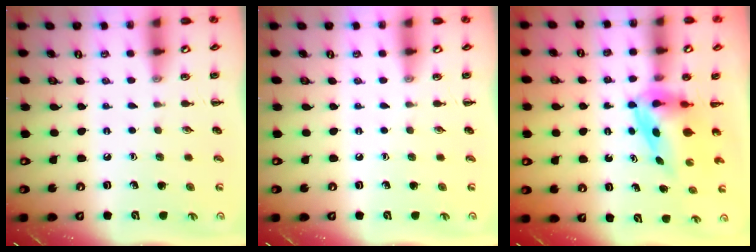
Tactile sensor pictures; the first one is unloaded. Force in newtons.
{"total": 0.0}
{"total": 4.0, "press": 3.9, "slide": 0.7}